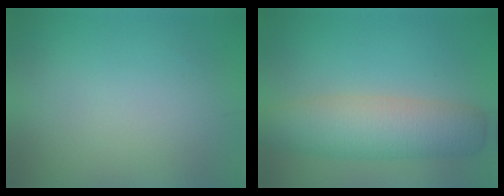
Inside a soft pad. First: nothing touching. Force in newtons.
{"total": 6.1, "press": 6.1, "slide": 0.0}